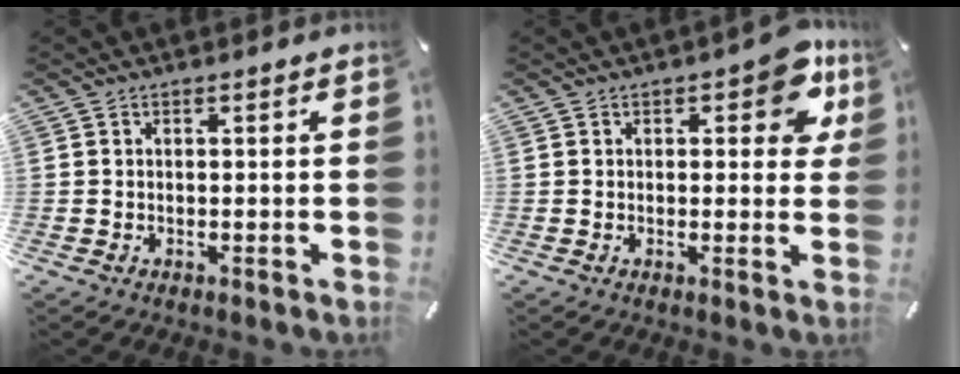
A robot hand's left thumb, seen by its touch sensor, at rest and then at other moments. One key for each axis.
{"total": 8.2, "fx": 3.7, "fy": 4.3, "fz": 5.9, "tx": -0.059, "ty": -0.013, "tz": 0.056}